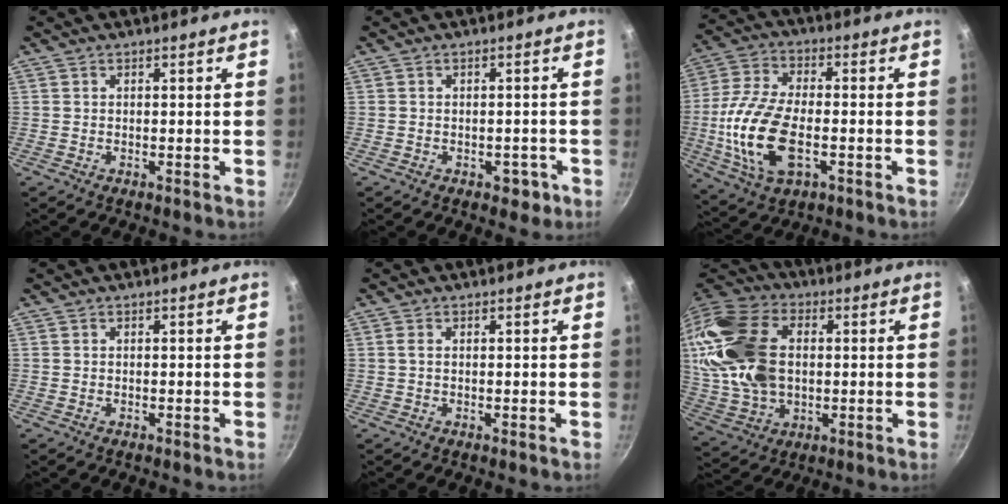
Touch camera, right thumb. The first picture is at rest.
{"total": 3.0, "force": [-1.5, 2.0, 1.6], "torque": [-0.004, 0.010, -0.017]}
{"total": 16.9, "force": [-3.3, 8.8, 14.0], "torque": [-0.293, 0.011, -0.056]}
{"total": 0.0}
{"total": 1.0, "force": [0.1, 0.4, 1.0], "torque": [-0.024, -0.003, 0.001]}
{"total": 27.4, "force": [3.7, 18.2, 20.2], "torque": [-0.468, 0.026, 0.075]}